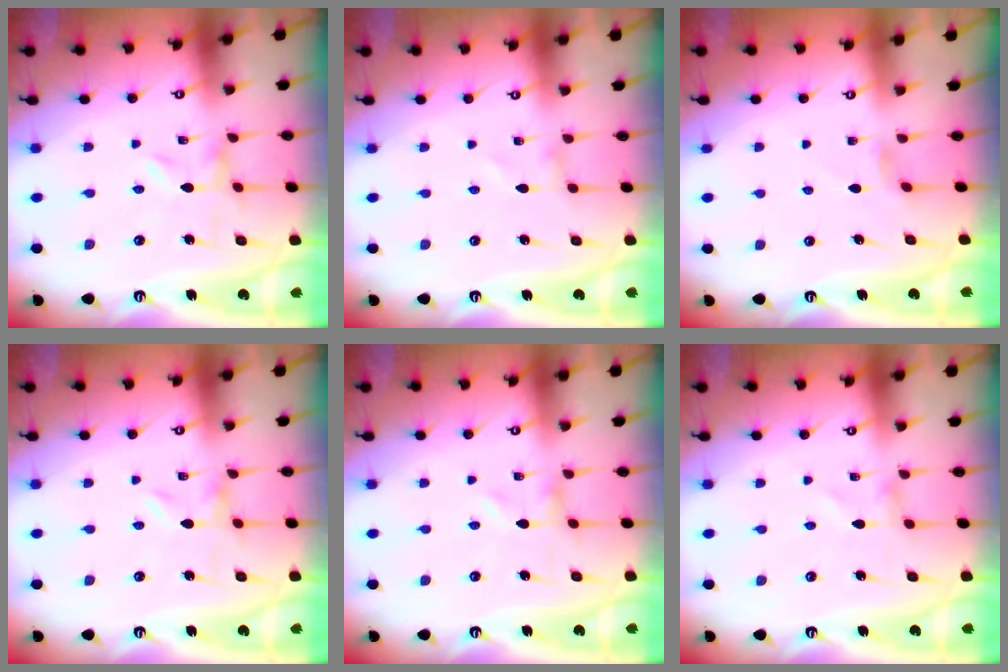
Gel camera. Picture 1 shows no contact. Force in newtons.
{"total": 1.2, "press": 1.2, "slide": 0.0}
{"total": 0.9, "press": 0.8, "slide": 0.4}
{"total": 0.0}
{"total": 0.0}
{"total": 0.8, "press": 0.8, "slide": 0.1}